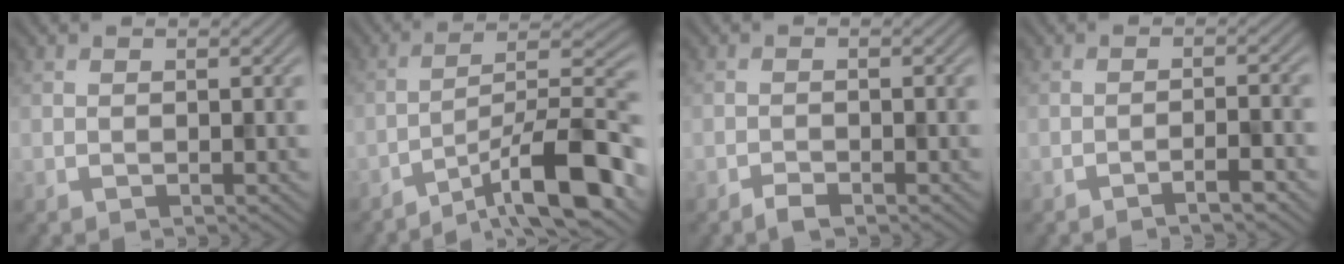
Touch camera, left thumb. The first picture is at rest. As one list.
[{"total": 13.1, "force": [-8.5, 2.9, 9.6], "torque": [-0.141, 0.013, -0.151]}, {"total": 1.3, "force": [-1.2, 0.2, 0.6], "torque": [-0.012, 0.000, -0.024]}, {"total": 2.8, "force": [-2.0, 0.1, 1.9], "torque": [-0.029, 0.010, -0.042]}]